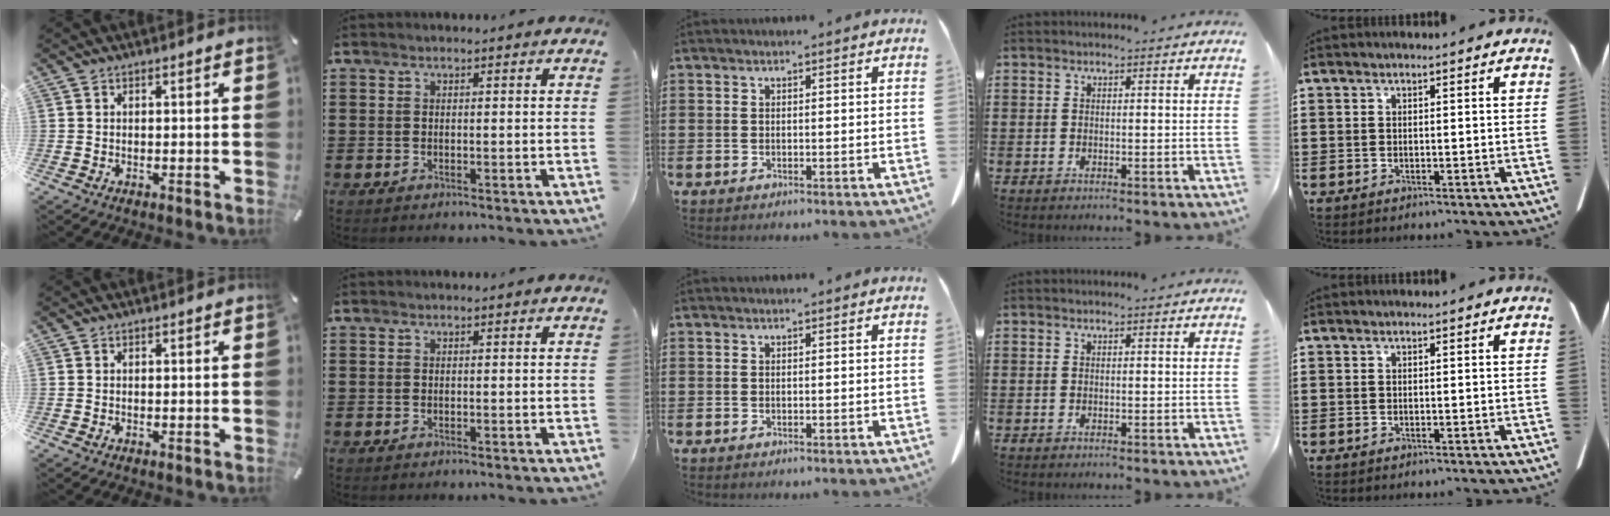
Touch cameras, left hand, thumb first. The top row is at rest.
{}